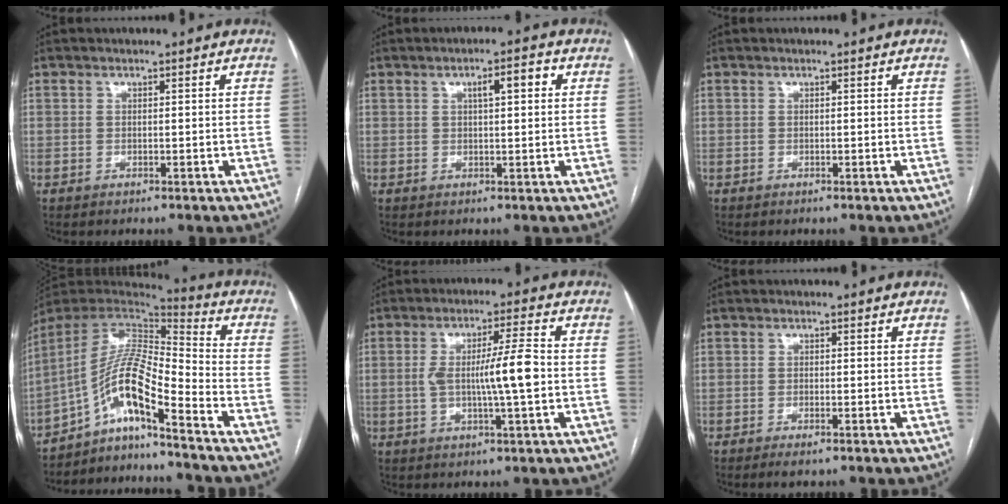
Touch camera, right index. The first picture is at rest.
{"total": 3.9, "force": [1.3, 0.9, 3.6], "torque": [-0.060, 0.012, 0.020]}
{"total": 0.0}
{"total": 12.6, "force": [-7.9, 0.9, 9.7], "torque": [-0.181, 0.017, -0.141]}
{"total": 8.2, "force": [-0.5, 0.3, 8.2], "torque": [-0.145, 0.005, -0.010]}
{"total": 1.7, "force": [-1.2, 0.2, 1.3], "torque": [-0.023, -0.004, -0.018]}